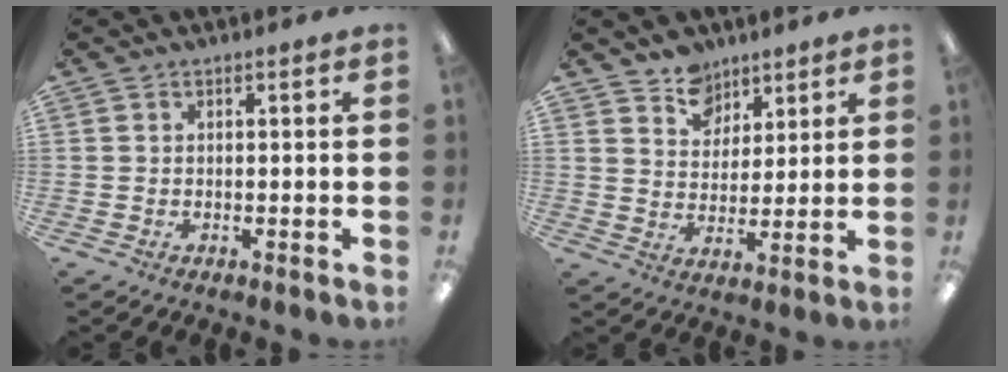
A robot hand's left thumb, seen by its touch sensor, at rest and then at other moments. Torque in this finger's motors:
{"motor_torque": [-0.19, -0.21, -0.68, 0.24, -0.07]}